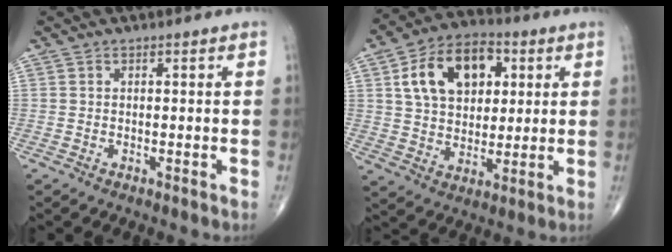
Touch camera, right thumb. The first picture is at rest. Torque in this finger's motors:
{"motor_torque": [-1.00, 1.49, 0.25, -0.03, 0.18]}